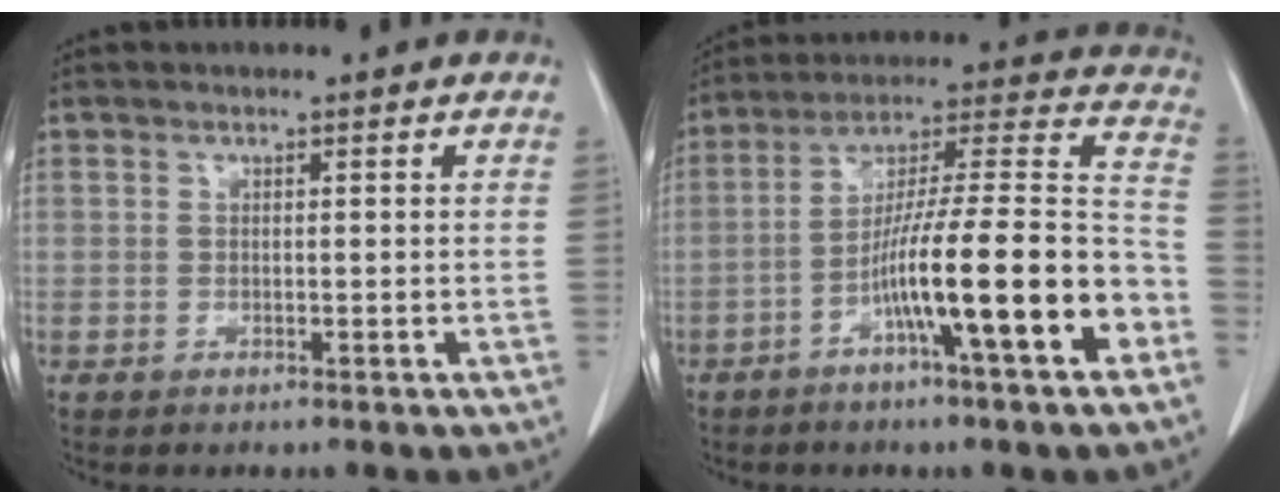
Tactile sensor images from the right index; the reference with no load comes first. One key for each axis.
{"total": 18.5, "fx": -7.5, "fy": 0.7, "fz": 16.9, "tx": -0.259, "ty": 0.011, "tz": -0.126}